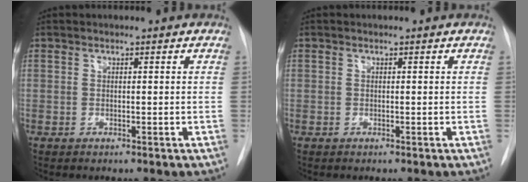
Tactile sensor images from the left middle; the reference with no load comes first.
{"total": 0.0}